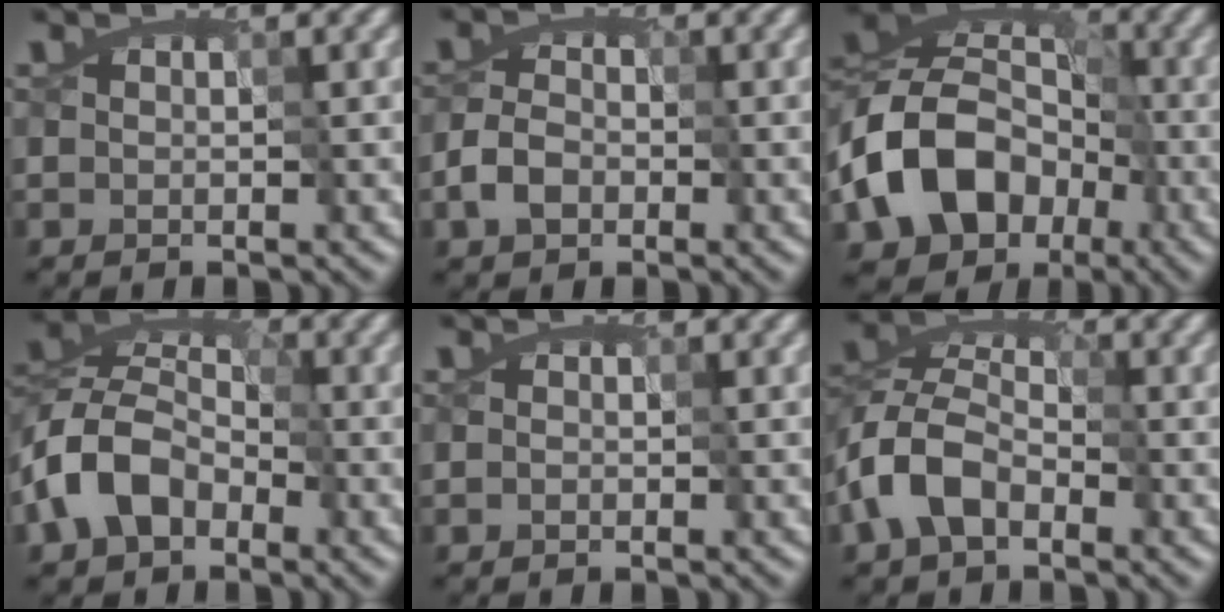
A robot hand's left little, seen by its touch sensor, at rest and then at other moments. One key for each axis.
{"total": 3.2, "fx": -2.6, "fy": 1.6, "fz": 1.0, "tx": -0.015, "ty": 0.002, "tz": -0.051}
{"total": 11.9, "fx": -5.7, "fy": 8.4, "fz": 6.2, "tx": -0.118, "ty": 0.004, "tz": -0.114}
{"total": 6.8, "fx": -4.9, "fy": 3.9, "fz": 2.8, "tx": -0.056, "ty": 0.012, "tz": -0.114}
{"total": 1.1, "fx": 0.1, "fy": 0.8, "fz": 0.7, "tx": -0.008, "ty": 0.007, "tz": -0.007}
{"total": 6.3, "fx": -4.6, "fy": 2.9, "fz": 3.2, "tx": -0.070, "ty": 0.012, "tz": -0.101}